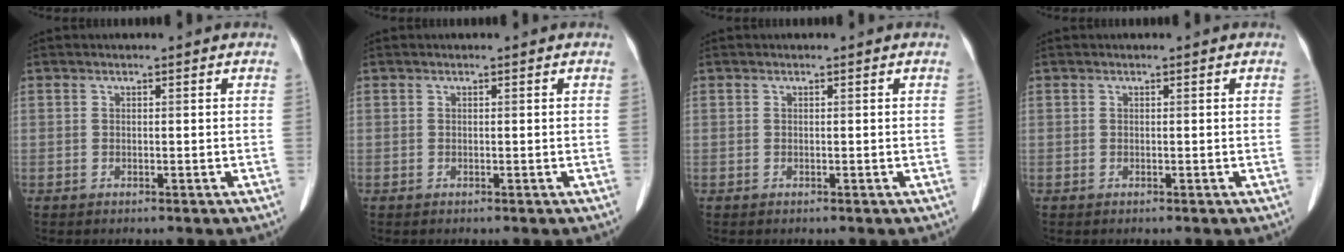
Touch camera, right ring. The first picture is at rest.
{"total": 0.0}
{"total": 0.0}
{"total": 0.0}